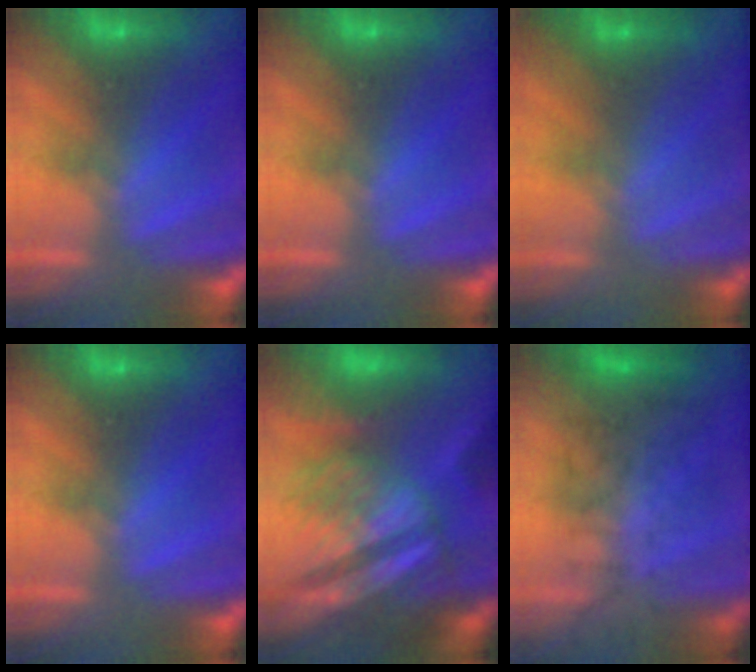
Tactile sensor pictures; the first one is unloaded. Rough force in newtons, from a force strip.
{"total": 0.0}
{"total": 2.3}
{"total": 0.0}
{"total": 6.1}
{"total": 5.0}